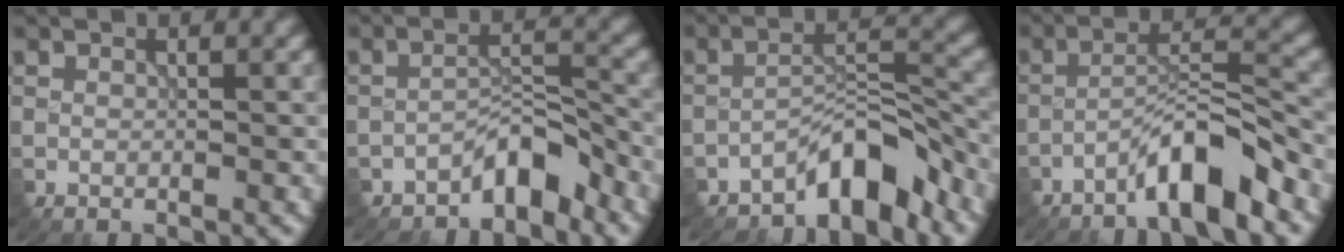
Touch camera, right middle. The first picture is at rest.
{"total": 3.4, "force": [-2.8, 0.9, 1.7], "torque": [-0.021, 0.021, -0.049]}
{"total": 5.0, "force": [-4.1, 1.2, 2.6], "torque": [-0.031, 0.018, -0.076]}
{"total": 5.4, "force": [-3.7, 0.6, 3.9], "torque": [-0.063, 0.019, -0.073]}